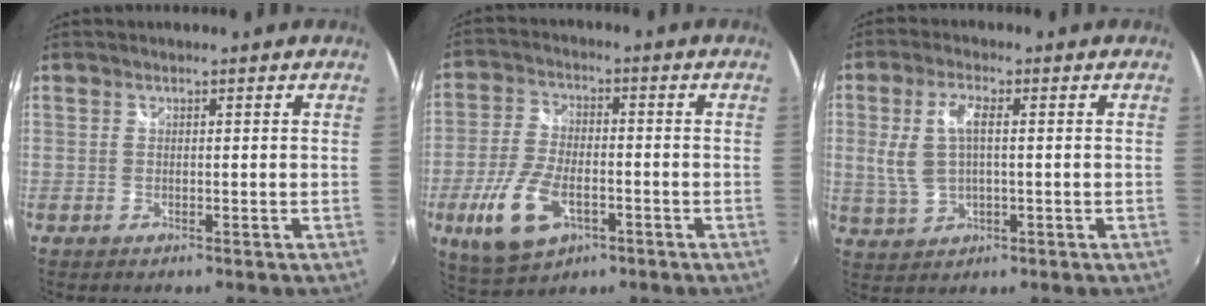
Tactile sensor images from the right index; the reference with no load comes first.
{"total": 12.5, "force": [-4.9, 6.6, 9.5], "torque": [-0.210, -0.012, -0.087]}
{"total": 7.1, "force": [0.4, 3.2, 6.3], "torque": [-0.134, 0.004, 0.015]}